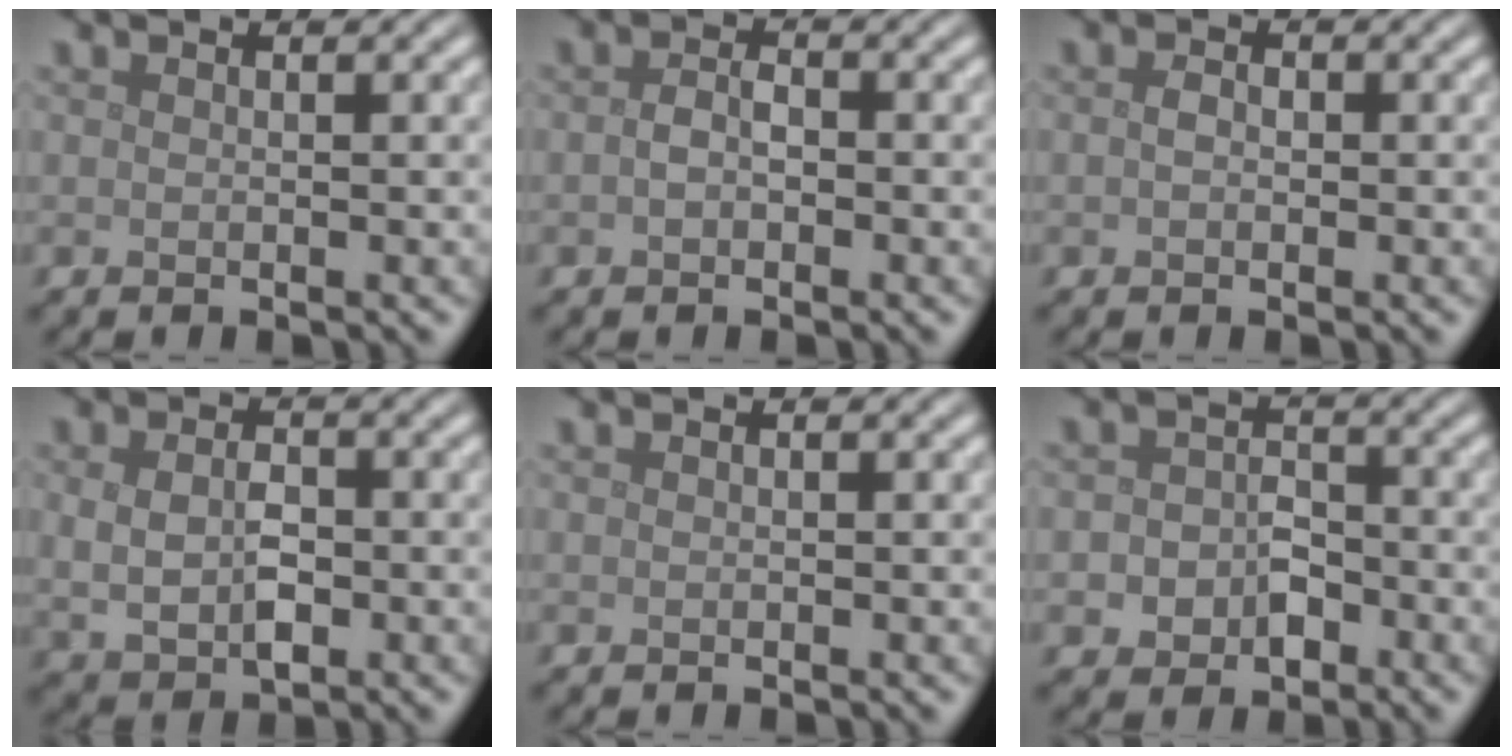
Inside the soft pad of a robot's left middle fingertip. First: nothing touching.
{"total": 1.6, "force": [-0.3, 1.0, 1.2], "torque": [-0.025, 0.004, -0.008]}
{"total": 1.2, "force": [-0.1, 0.8, 0.8], "torque": [-0.017, 0.001, -0.005]}
{"total": 3.9, "force": [-0.2, 2.5, 2.9], "torque": [-0.063, -0.005, 0.002]}
{"total": 0.0}
{"total": 3.1, "force": [-1.3, 2.3, 1.7], "torque": [-0.027, 0.000, -0.025]}